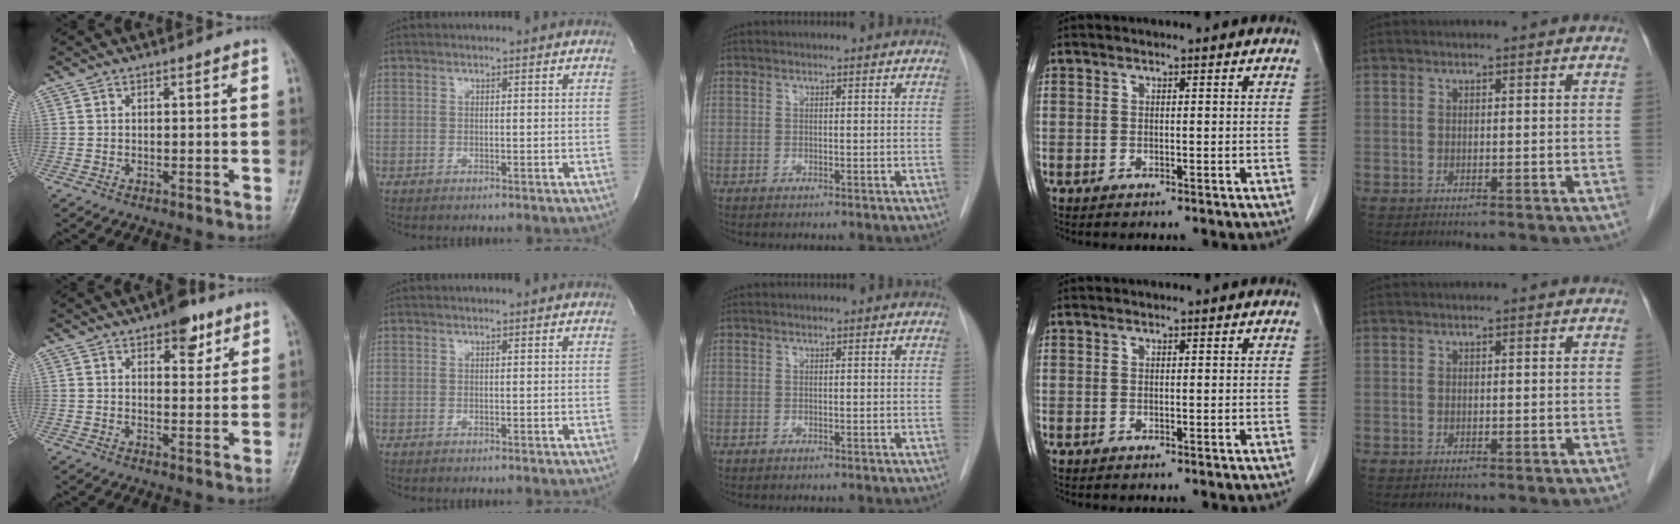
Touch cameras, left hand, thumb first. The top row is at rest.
{"thumb": {"total": 6.7, "force": [4.0, 3.2, 4.4], "torque": [-0.032, -0.017, 0.051]}}